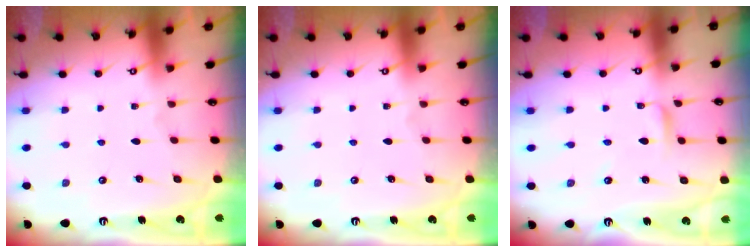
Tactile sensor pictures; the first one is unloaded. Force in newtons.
{"total": 0.0}
{"total": 2.1, "press": 2.1, "slide": 0.2}